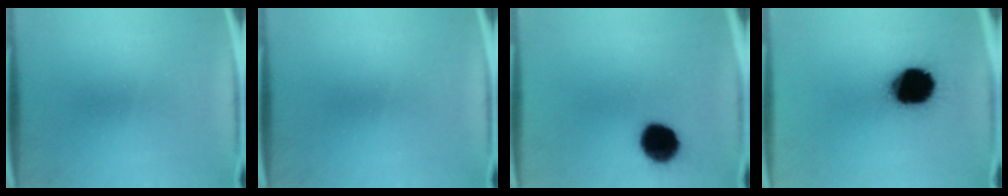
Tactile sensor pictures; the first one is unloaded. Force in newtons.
{"total": 0.0}
{"total": 11.1}
{"total": 20.0}